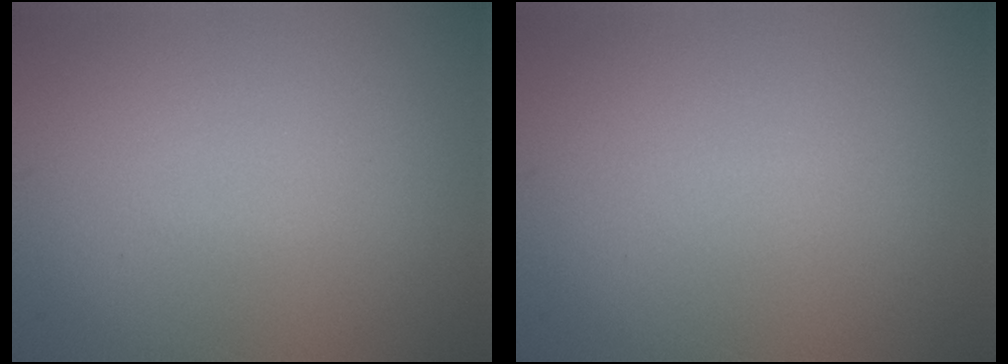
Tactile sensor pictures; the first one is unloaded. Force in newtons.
{"total": 0.0}